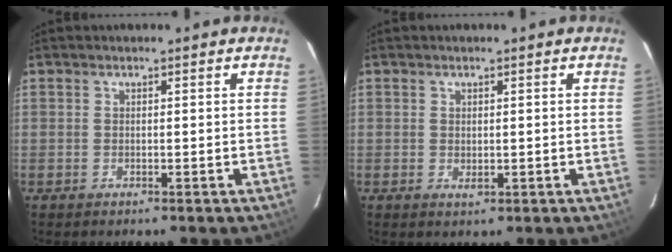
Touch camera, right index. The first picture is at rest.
{"total": 1.2, "force": [0.1, 0.8, 0.8], "torque": [-0.013, -0.001, 0.004]}